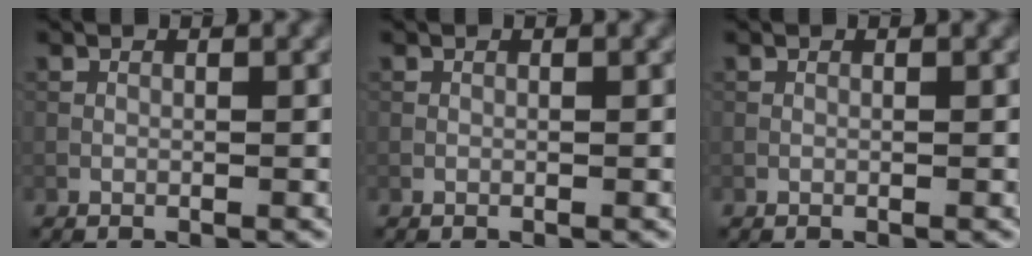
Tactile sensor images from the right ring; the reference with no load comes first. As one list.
[{"total": 0.0}, {"total": 0.0}]